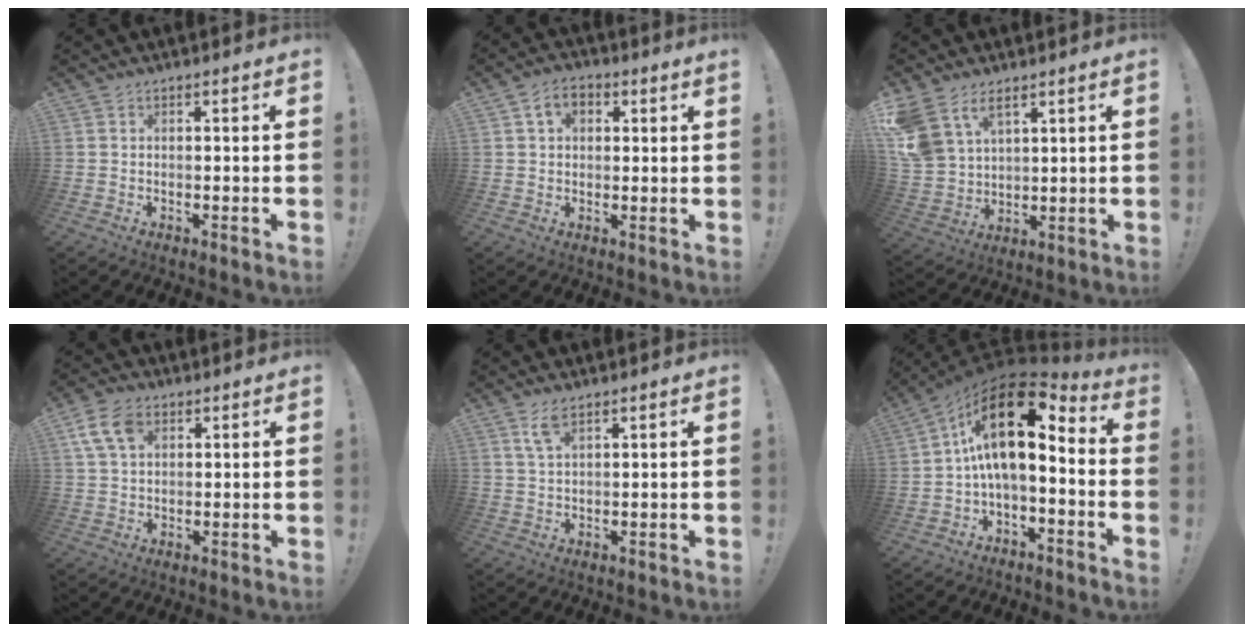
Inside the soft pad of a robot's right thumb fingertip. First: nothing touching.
{"total": 5.4, "force": [2.2, 3.5, 3.6], "torque": [-0.062, 0.007, 0.040]}
{"total": 10.5, "force": [6.8, 6.3, 4.9], "torque": [-0.114, -0.041, 0.138]}
{"total": 9.2, "force": [3.7, 6.2, 5.8], "torque": [-0.116, 0.001, 0.072]}
{"total": 4.9, "force": [2.9, 1.9, 3.5], "torque": [-0.059, -0.008, 0.052]}
{"total": 16.9, "force": [3.6, 7.3, 14.8], "torque": [-0.267, -0.019, 0.062]}